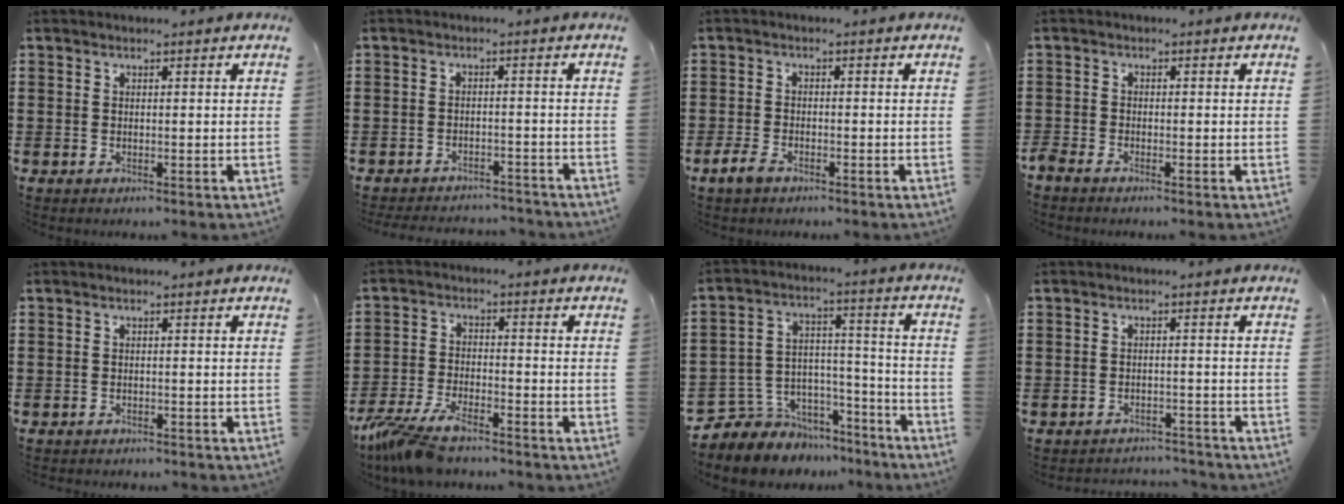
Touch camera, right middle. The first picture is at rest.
{"total": 2.9, "force": [-2.9, 0.2, 0.0], "torque": [-0.008, 0.000, -0.061]}
{"total": 2.9, "force": [-1.8, 1.4, 1.9], "torque": [-0.055, -0.004, -0.040]}
{"total": 1.1, "force": [-1.1, 0.2, 0.3], "torque": [-0.017, -0.005, -0.023]}
{"total": 0.8, "force": [-0.8, 0.0, 0.0], "torque": [-0.003, 0.000, -0.017]}
{"total": 7.0, "force": [-6.0, 1.6, 3.3], "torque": [-0.090, -0.004, -0.119]}
{"total": 5.7, "force": [-4.2, 3.8, -0.6], "torque": [-0.010, 0.007, -0.081]}
{"total": 2.3, "force": [-2.3, 0.2, -0.2], "torque": [-0.005, 0.000, -0.052]}